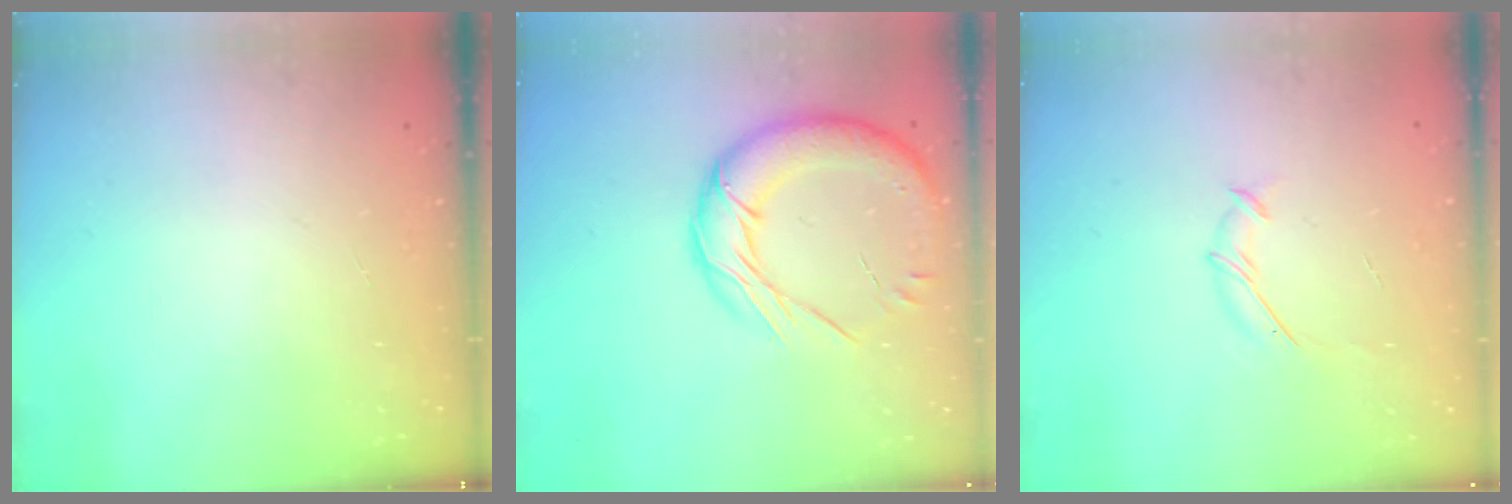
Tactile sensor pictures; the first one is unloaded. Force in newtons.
{"total": 16.6, "press": 16.4, "slide": 2.3}
{"total": 5.3, "press": 5.1, "slide": 1.0}